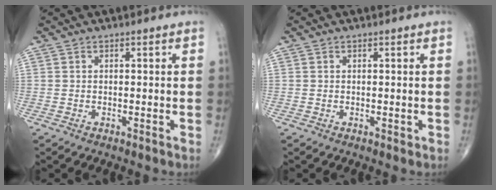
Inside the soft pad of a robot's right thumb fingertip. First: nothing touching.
{"total": 0.0}